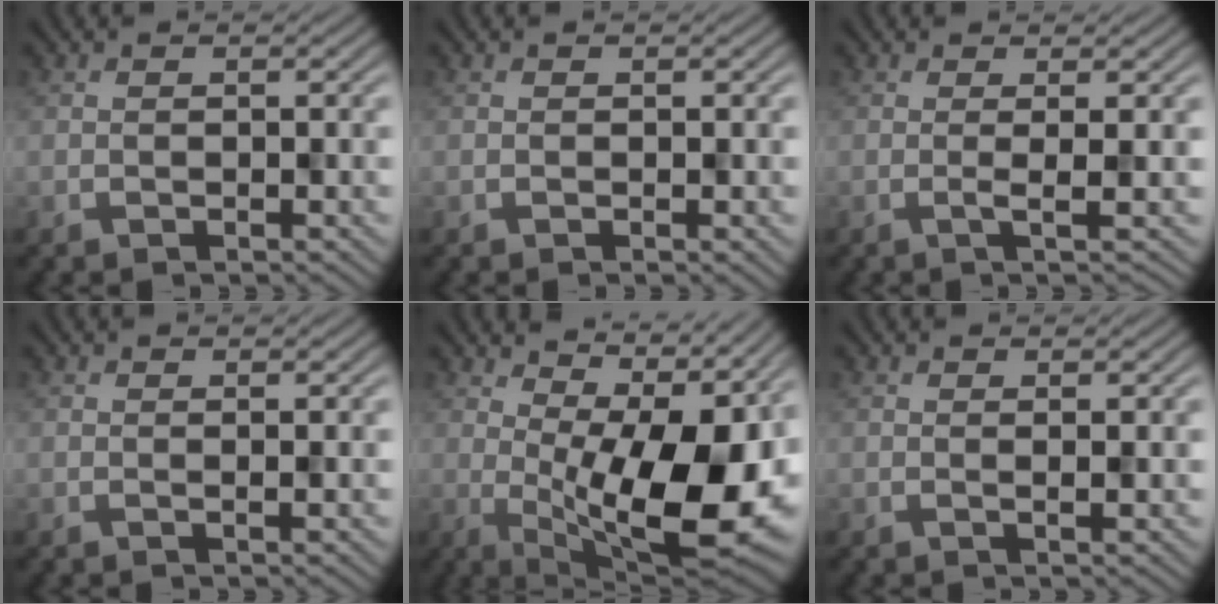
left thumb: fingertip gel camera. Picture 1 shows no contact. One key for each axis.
{"total": 0.8, "fx": -0.3, "fy": 0.1, "fz": 0.7, "tx": -0.014, "ty": 0.002, "tz": -0.004}
{"total": 2.0, "fx": 0.5, "fy": 0.2, "fz": 2.0, "tx": -0.024, "ty": 0.005, "tz": -0.007}
{"total": 0.8, "fx": 0.6, "fy": 0.0, "fz": 0.6, "tx": -0.005, "ty": 0.005, "tz": 0.007}
{"total": 15.0, "fx": 2.0, "fy": 5.5, "fz": 13.8, "tx": -0.193, "ty": 0.000, "tz": 0.045}
{"total": 1.1, "fx": 0.7, "fy": 0.0, "fz": 0.9, "tx": -0.009, "ty": 0.003, "tz": 0.009}